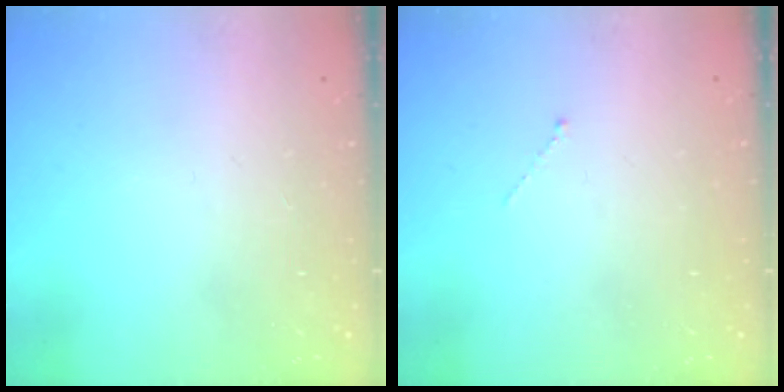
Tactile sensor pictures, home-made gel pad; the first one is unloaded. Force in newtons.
{"total": 0.0}